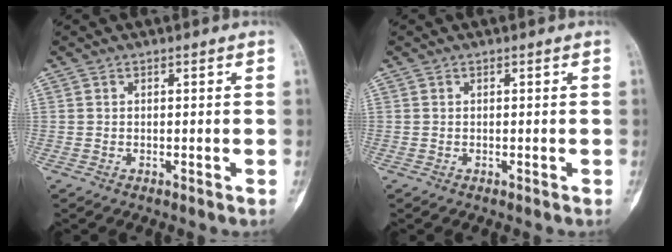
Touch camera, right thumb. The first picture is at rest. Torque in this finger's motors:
{"motor_torque": [0.22, 0.02, -0.13, 0.02, 0.03]}